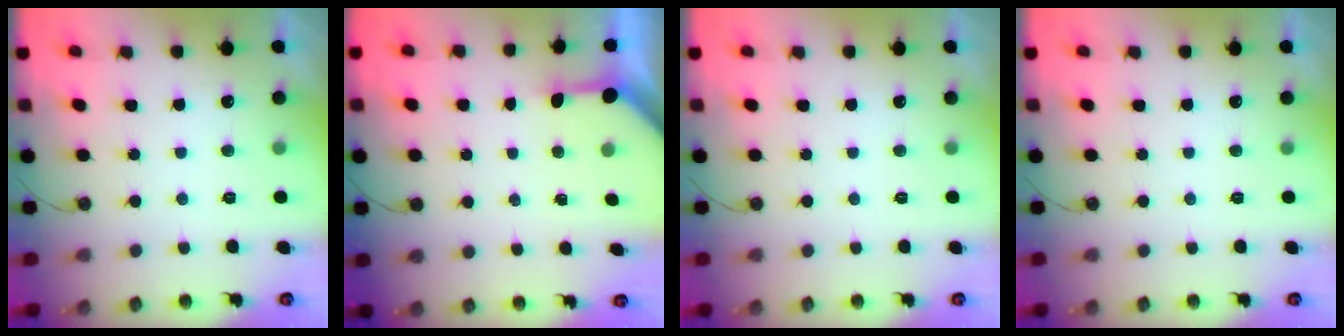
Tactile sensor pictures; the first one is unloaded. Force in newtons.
{"total": 3.1, "press": 3.1, "slide": 0.4}
{"total": 0.0}
{"total": 0.0}